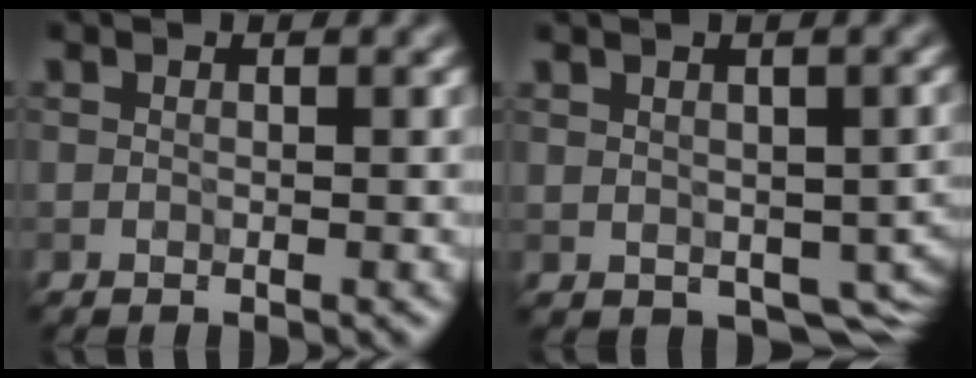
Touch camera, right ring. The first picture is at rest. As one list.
[{"total": 3.9, "force": [-0.9, 2.5, 2.8], "torque": [-0.060, -0.020, 0.026]}]